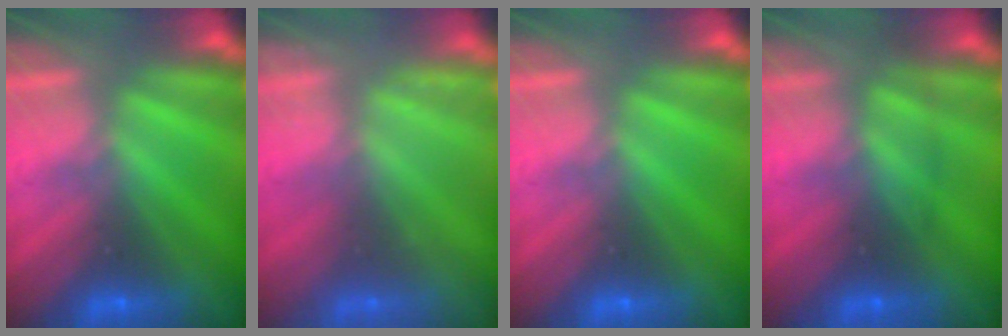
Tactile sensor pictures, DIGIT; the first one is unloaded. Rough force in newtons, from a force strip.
{"total": 2.2}
{"total": 0.0}
{"total": 2.4}